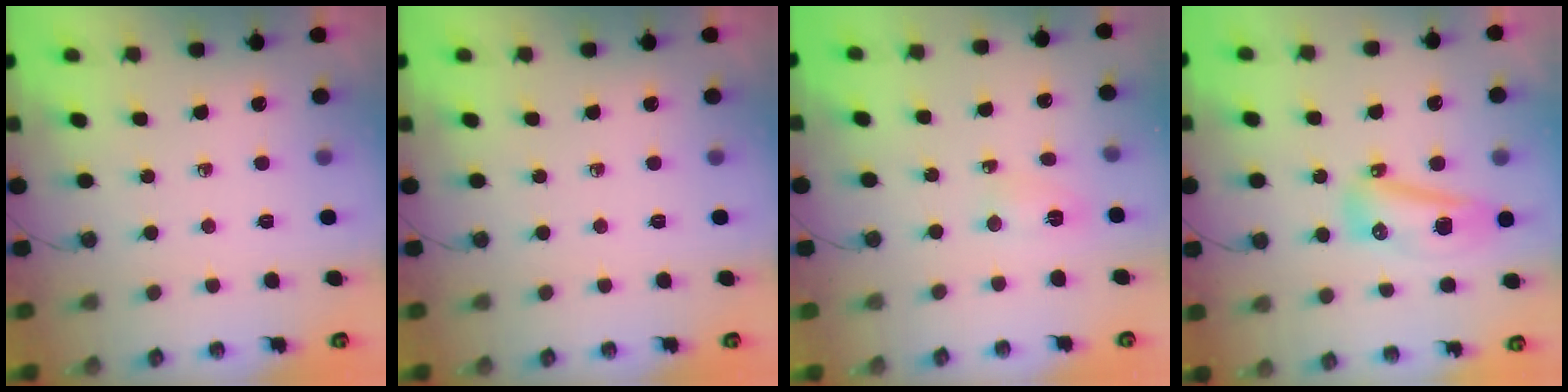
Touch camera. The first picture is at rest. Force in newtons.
{"total": 0.0}
{"total": 3.3, "press": 3.1, "slide": 1.2}
{"total": 12.1, "press": 10.8, "slide": 5.6}